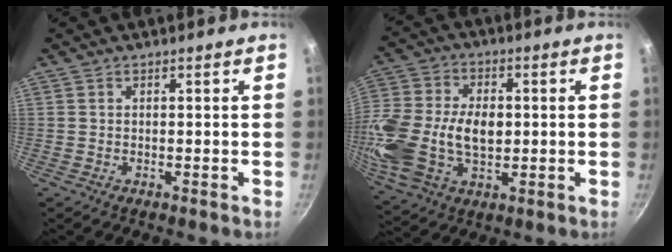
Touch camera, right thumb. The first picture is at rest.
{"total": 20.1, "force": [-0.9, 13.2, 15.1], "torque": [-0.306, 0.016, -0.015]}